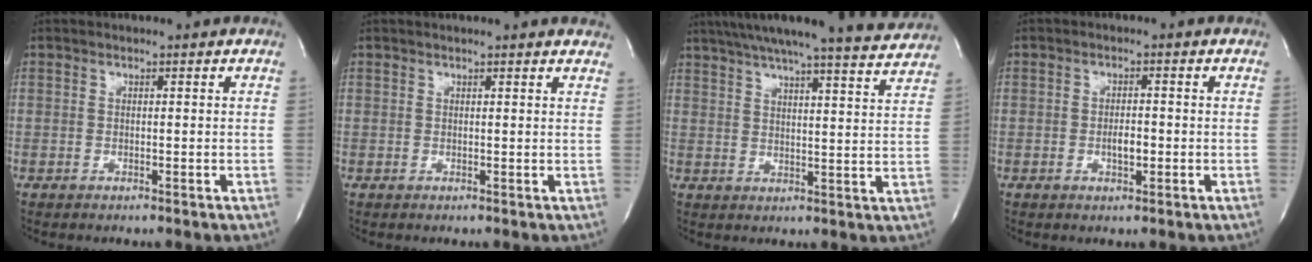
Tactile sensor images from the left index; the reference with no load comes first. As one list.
[{"total": 7.7, "force": [7.3, 0.9, 2.3], "torque": [-0.020, 0.007, 0.061]}, {"total": 19.1, "force": [17.4, 0.5, 7.9], "torque": [-0.122, -0.017, 0.221]}, {"total": 2.4, "force": [-0.7, 0.9, 2.1], "torque": [-0.038, 0.001, -0.008]}]